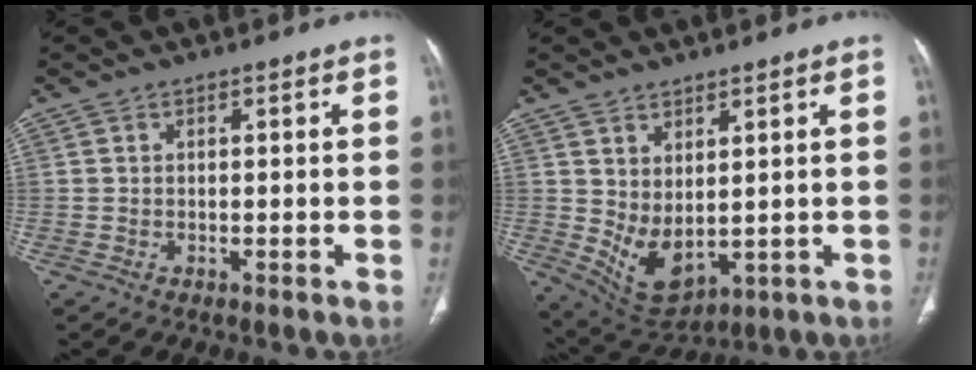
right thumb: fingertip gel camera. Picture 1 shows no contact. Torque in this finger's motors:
{"motor_torque": [-0.52, 0.80, 0.53, 0.72, 0.26]}